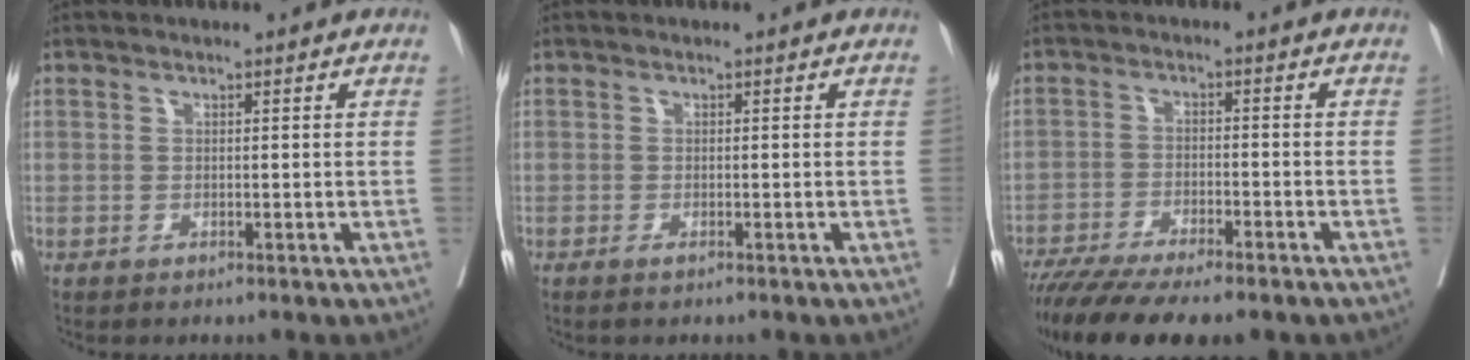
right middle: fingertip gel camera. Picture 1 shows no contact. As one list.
[{"total": 0.9, "force": [-0.5, 0.2, 0.7], "torque": [-0.014, -0.003, -0.008]}, {"total": 12.7, "force": [-10.3, 2.1, 7.2], "torque": [-0.118, -0.023, -0.161]}]